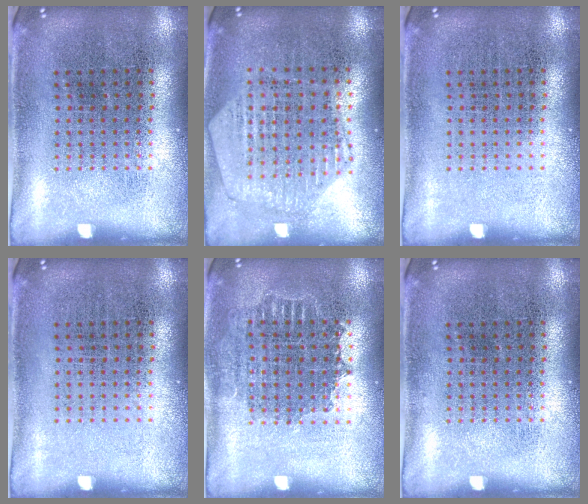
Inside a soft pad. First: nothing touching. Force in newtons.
{"total": 1.1, "press": 1.1, "slide": 0.2}
{"total": 0.0}
{"total": 0.0}
{"total": 1.2, "press": 1.1, "slide": 0.5}
{"total": 0.0}